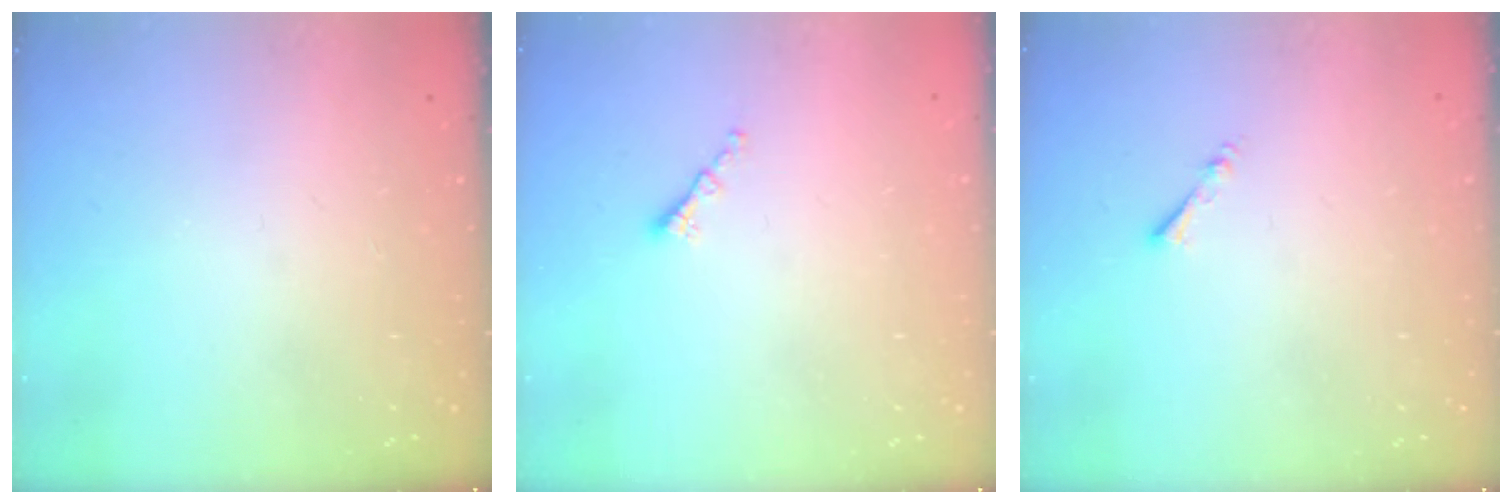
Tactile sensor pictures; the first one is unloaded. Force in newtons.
{"total": 1.3, "press": 1.2, "slide": 0.6}
{"total": 1.3, "press": 1.2, "slide": 0.3}